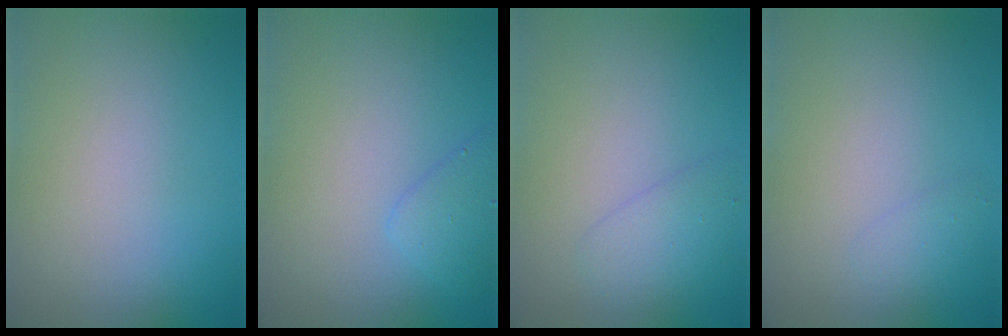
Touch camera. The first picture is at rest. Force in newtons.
{"total": 2.0, "press": 2.0, "slide": 0.0}
{"total": 1.9, "press": 1.9, "slide": 0.1}
{"total": 0.8, "press": 0.8, "slide": 0.0}